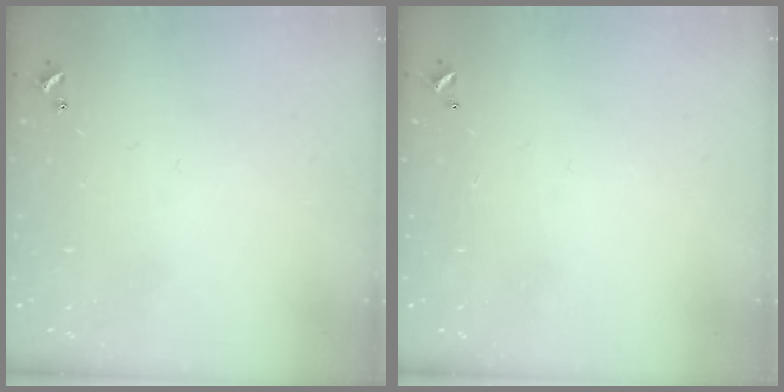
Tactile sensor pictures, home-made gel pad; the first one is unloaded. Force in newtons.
{"total": 2.8, "press": 2.8, "slide": 0.1}